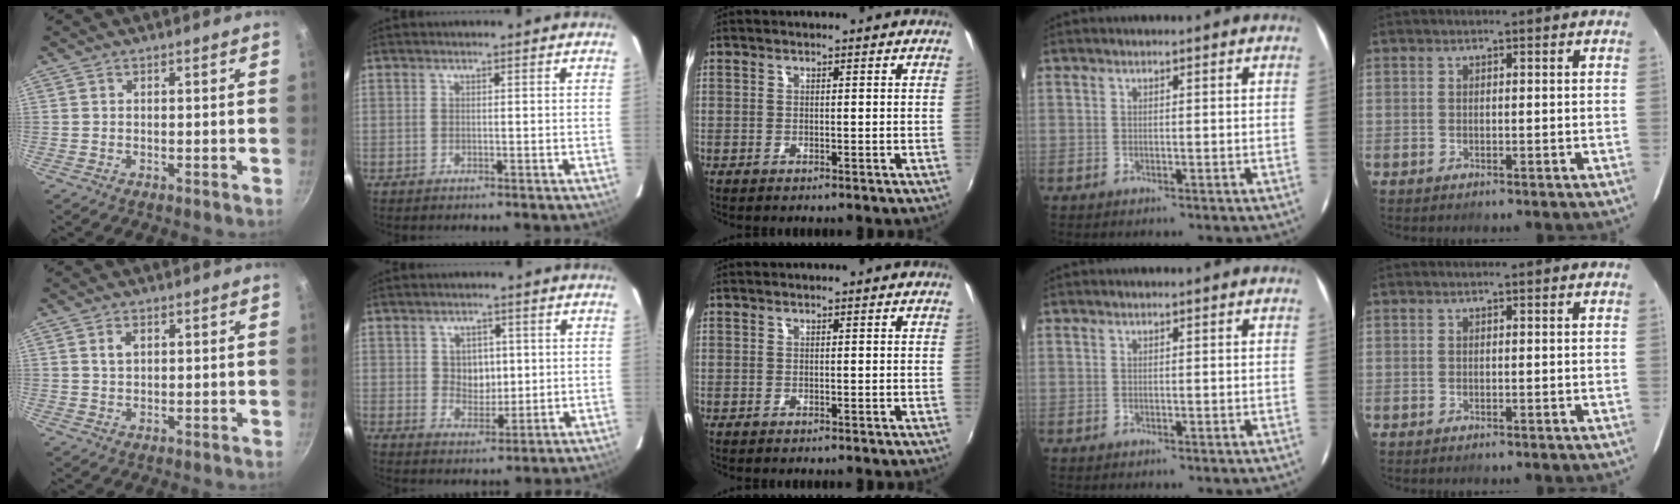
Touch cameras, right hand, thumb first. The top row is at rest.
{"thumb": {"total": 2.7, "force": [1.0, 1.7, 1.8], "torque": [-0.024, 0.001, 0.019]}, "index": {"total": 5.4, "force": [0.8, 4.4, 3.1], "torque": [-0.048, 0.006, 0.020]}}